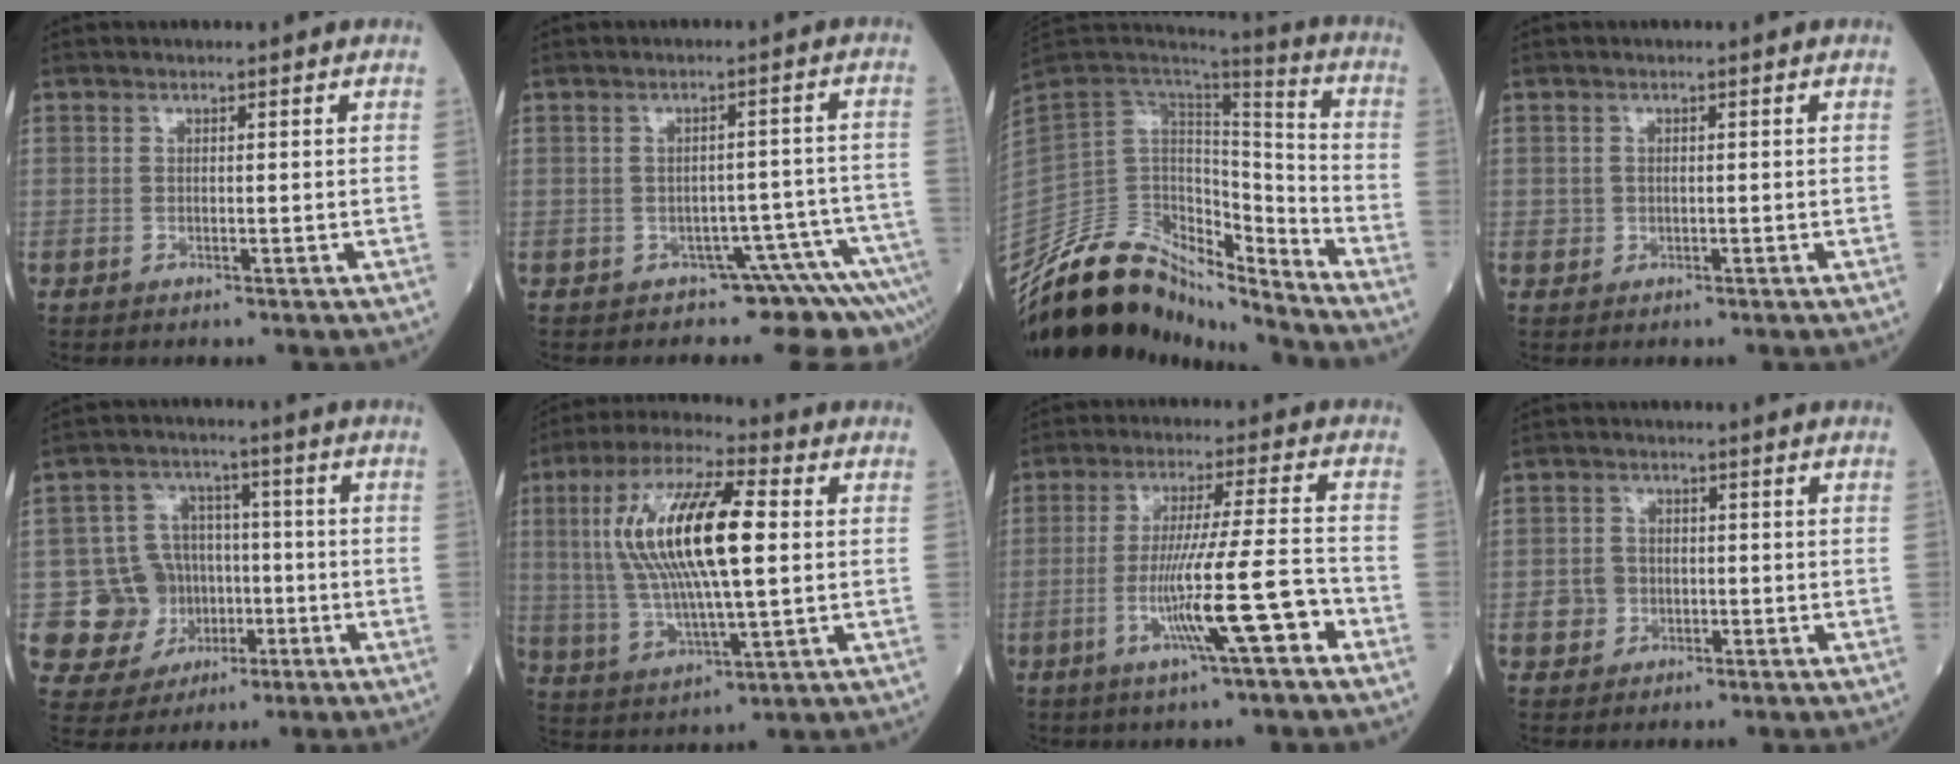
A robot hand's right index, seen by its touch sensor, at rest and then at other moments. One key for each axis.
{"total": 7.8, "fx": -7.1, "fy": 2.0, "fz": 2.4, "tx": -0.003, "ty": 0.053, "tz": -0.084}
{"total": 16.0, "fx": -14.4, "fy": 5.9, "fz": 4.0, "tx": -0.062, "ty": 0.081, "tz": -0.254}
{"total": 1.1, "fx": 0.0, "fy": 1.1, "fz": 0.2, "tx": -0.004, "ty": 0.004, "tz": 0.007}
{"total": 11.0, "fx": -1.9, "fy": 10.4, "fz": 3.2, "tx": -0.059, "ty": 0.031, "tz": -0.015}
{"total": 17.6, "fx": 2.6, "fy": 3.9, "fz": 16.9, "tx": -0.345, "ty": 0.021, "tz": 0.048}
{"total": 11.2, "fx": -4.7, "fy": -0.2, "fz": 10.2, "tx": -0.180, "ty": -0.002, "tz": -0.080}
{"total": 3.3, "fx": -0.7, "fy": 3.0, "fz": 1.0, "tx": -0.015, "ty": 0.010, "tz": -0.007}